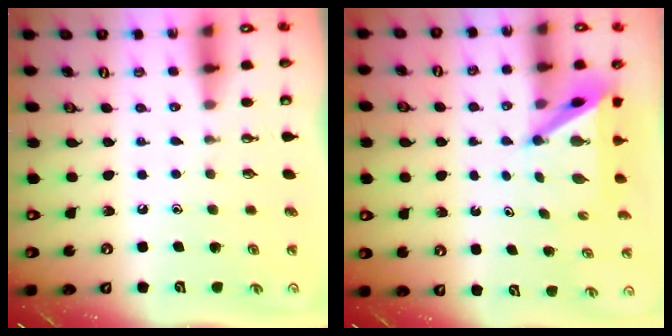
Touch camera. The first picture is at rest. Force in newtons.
{"total": 6.0, "press": 5.9, "slide": 0.6}